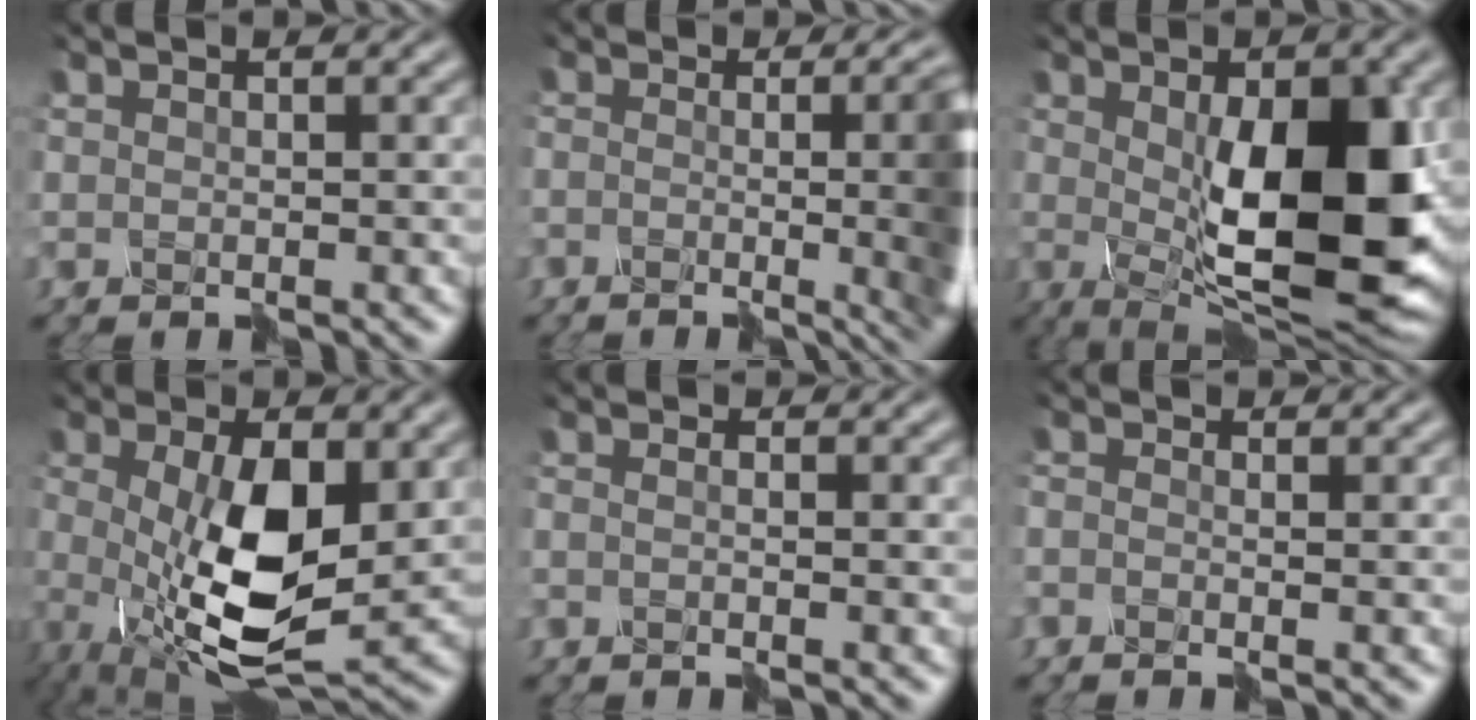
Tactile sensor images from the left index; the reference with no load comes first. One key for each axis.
{"total": 11.8, "fx": -1.8, "fy": 5.1, "fz": 10.5, "tx": -0.086, "ty": -0.006, "tz": -0.015}
{"total": 12.3, "fx": -0.4, "fy": 4.9, "fz": 11.3, "tx": -0.164, "ty": -0.004, "tz": -0.002}
{"total": 9.6, "fx": -0.9, "fy": 4.3, "fz": 8.6, "tx": -0.172, "ty": -0.017, "tz": -0.008}
{"total": 1.1, "fx": -0.8, "fy": -0.8, "fz": -0.2, "tx": 0.002, "ty": -0.001, "tz": -0.011}
{"total": 1.8, "fx": -1.7, "fy": -0.5, "fz": -0.1, "tx": 0.008, "ty": 0.002, "tz": -0.025}